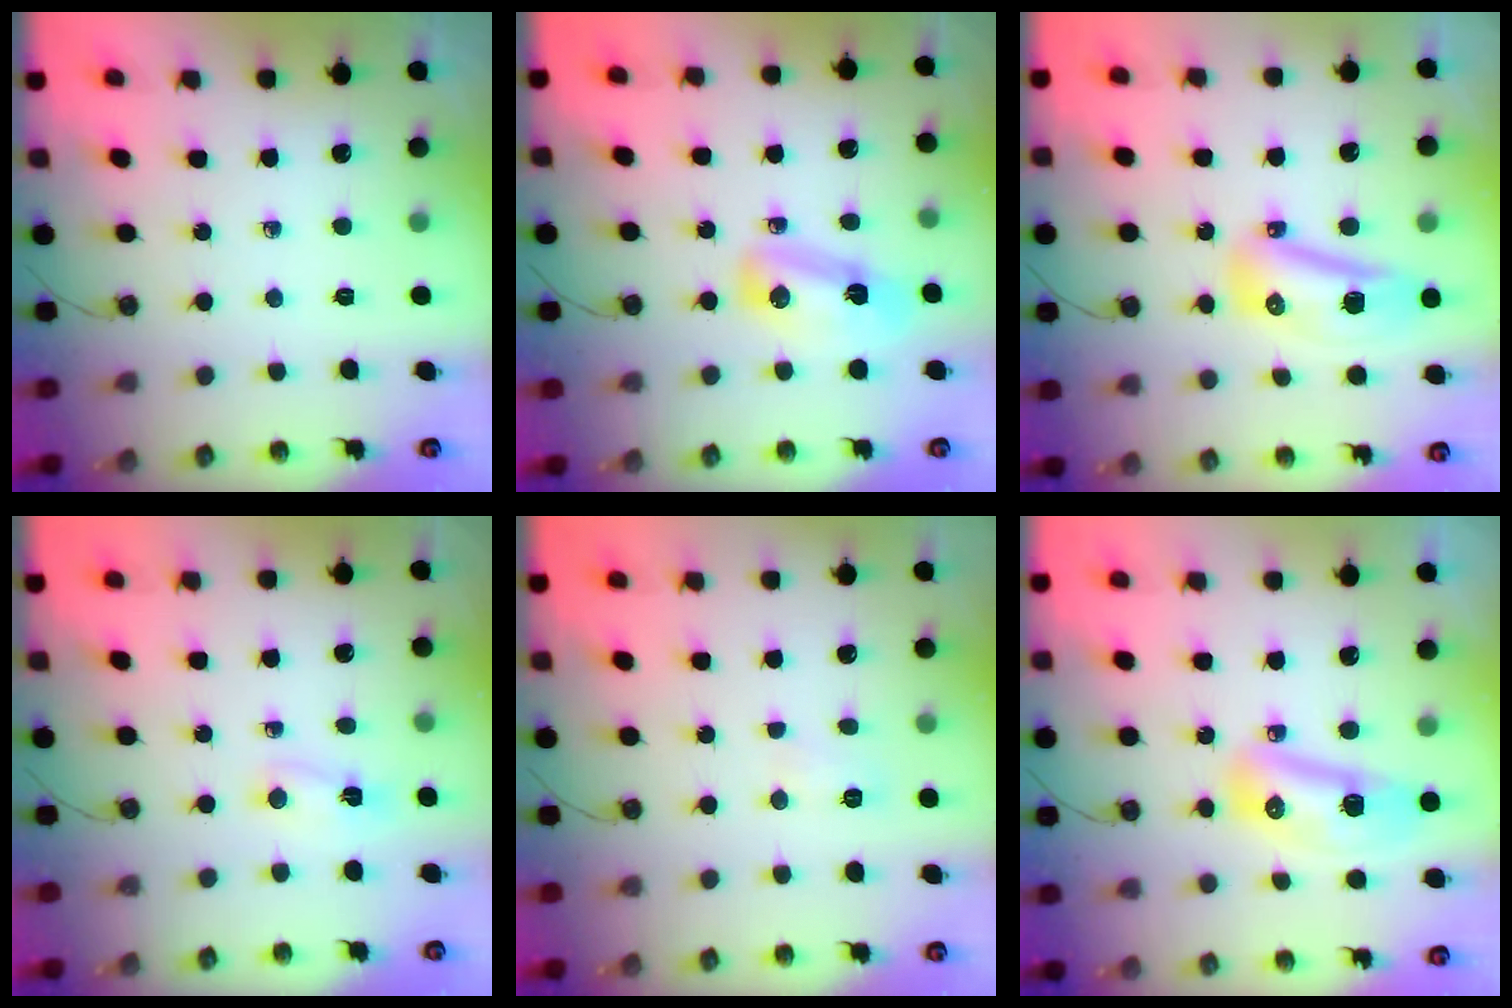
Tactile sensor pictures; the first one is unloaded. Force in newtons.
{"total": 8.1, "press": 8.1, "slide": 0.5}
{"total": 11.0, "press": 11.0, "slide": 0.7}
{"total": 2.9, "press": 2.8, "slide": 0.7}
{"total": 5.7, "press": 4.0, "slide": 4.0}
{"total": 11.4, "press": 11.3, "slide": 1.4}